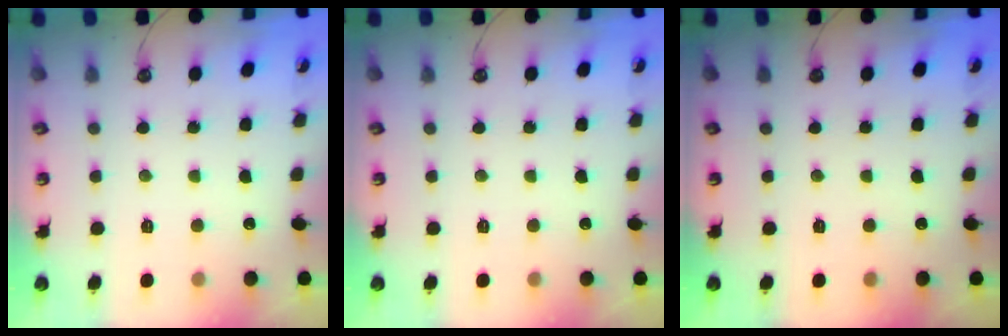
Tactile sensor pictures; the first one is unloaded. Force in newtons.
{"total": 0.0}
{"total": 0.0}